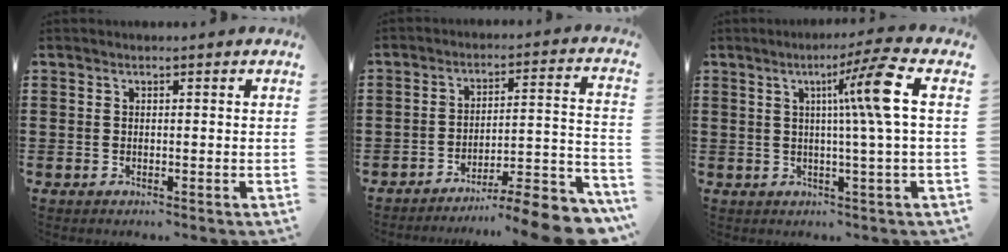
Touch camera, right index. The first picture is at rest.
{"total": 8.4, "force": [-7.5, 0.3, 3.6], "torque": [-0.043, 0.002, -0.146]}
{"total": 9.2, "force": [2.0, -1.6, 8.8], "torque": [-0.153, -0.006, 0.016]}